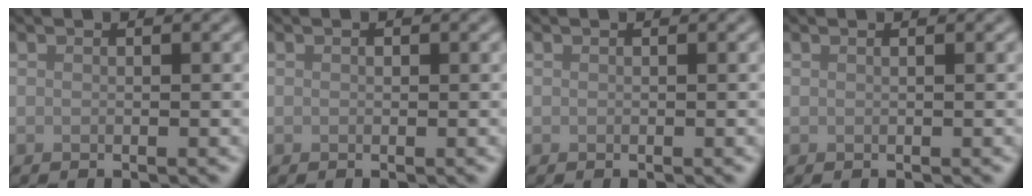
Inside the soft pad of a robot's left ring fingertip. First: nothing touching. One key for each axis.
{"total": 0.0}
{"total": 0.0}
{"total": 0.6, "fx": 0.3, "fy": 0.3, "fz": 0.5, "tx": -0.003, "ty": 0.001, "tz": -0.005}